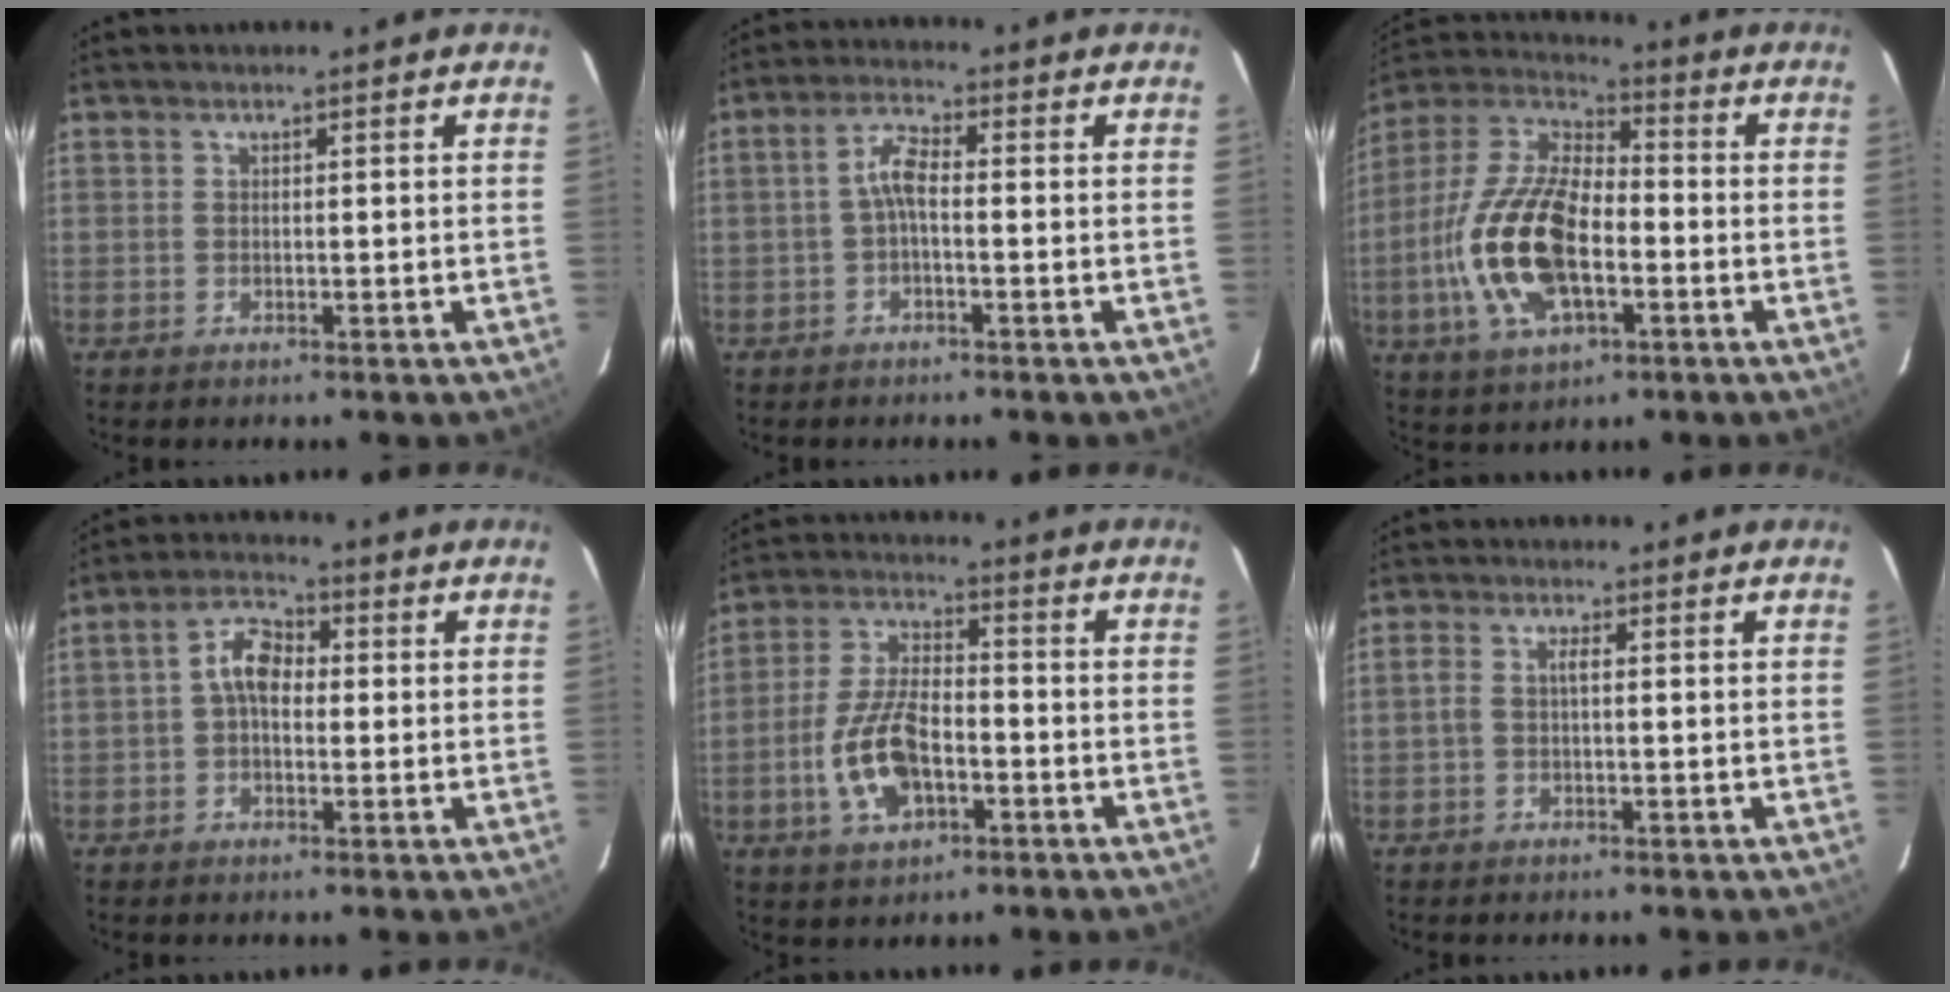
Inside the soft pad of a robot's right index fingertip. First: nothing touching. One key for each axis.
{"total": 3.9, "fx": -0.8, "fy": 1.3, "fz": 3.6, "tx": -0.076, "ty": 0.013, "tz": -0.018}
{"total": 19.0, "fx": -4.4, "fy": 9.1, "fz": 16.1, "tx": -0.346, "ty": -0.003, "tz": -0.085}
{"total": 6.1, "fx": 0.0, "fy": 4.0, "fz": 4.6, "tx": -0.085, "ty": 0.020, "tz": -0.003}
{"total": 12.0, "fx": -3.9, "fy": 6.0, "fz": 9.6, "tx": -0.200, "ty": 0.006, "tz": -0.067}
{"total": 2.1, "fx": -0.3, "fy": 0.7, "fz": 2.0, "tx": -0.041, "ty": 0.007, "tz": -0.006}